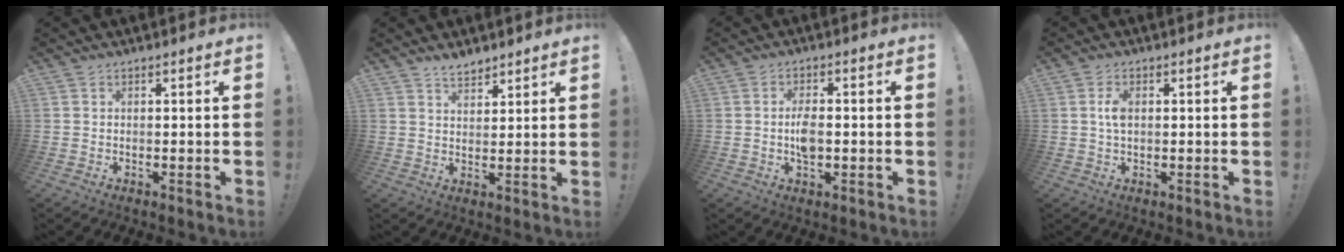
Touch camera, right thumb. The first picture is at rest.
{"total": 4.3, "force": [3.8, 1.7, 1.0], "torque": [-0.008, -0.025, 0.069]}
{"total": 5.2, "force": [-0.7, 2.5, 4.5], "torque": [-0.070, 0.001, -0.014]}
{"total": 3.4, "force": [0.4, 1.8, 2.8], "torque": [-0.041, 0.001, 0.002]}